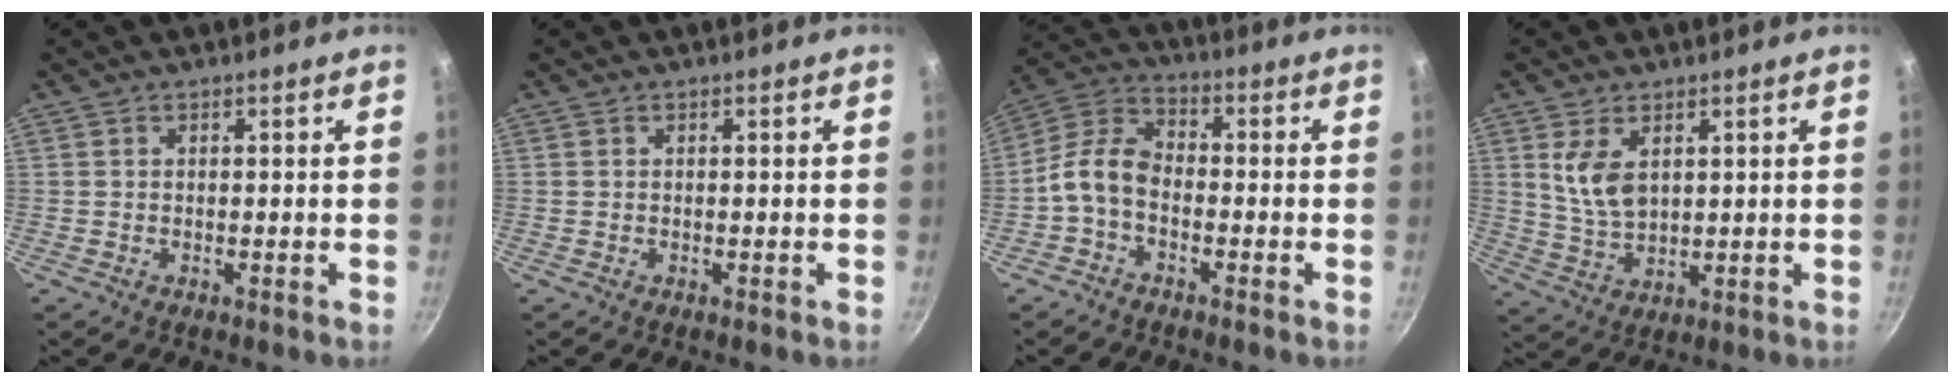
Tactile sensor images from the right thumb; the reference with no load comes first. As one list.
[{"total": 0.0}, {"total": 7.9, "force": [-2.6, 5.1, 5.5], "torque": [-0.109, 0.042, -0.069]}, {"total": 7.4, "force": [2.6, 4.2, 5.5], "torque": [-0.098, -0.025, 0.058]}]